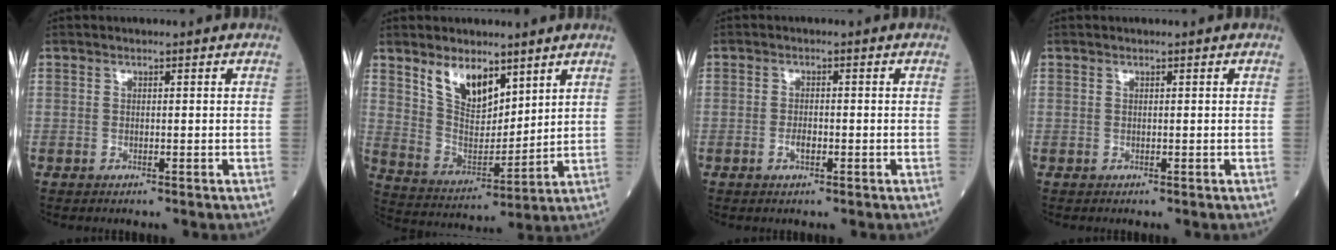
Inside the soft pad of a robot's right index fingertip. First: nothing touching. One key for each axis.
{"total": 9.3, "fx": 6.2, "fy": 4.4, "fz": 5.4, "tx": -0.103, "ty": -0.002, "tz": 0.126}
{"total": 1.7, "fx": -0.7, "fy": 0.7, "fz": 1.4, "tx": -0.024, "ty": 0.003, "tz": -0.010}
{"total": 0.0}